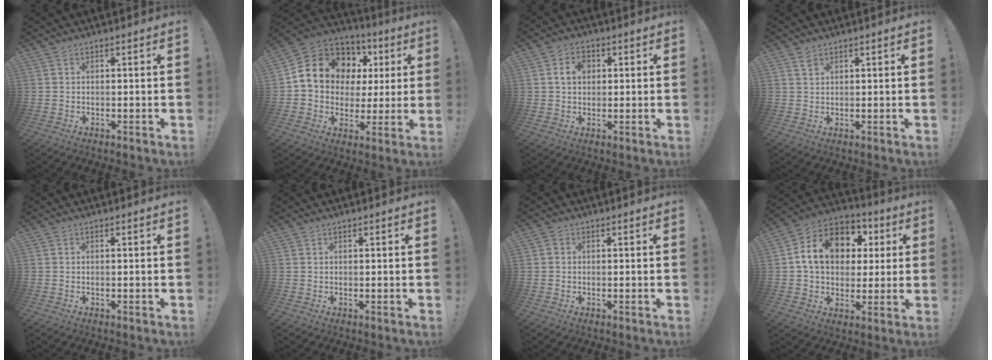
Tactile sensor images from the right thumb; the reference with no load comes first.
{"total": 14.6, "force": [5.5, 11.6, 7.0], "torque": [-0.113, -0.025, 0.116]}
{"total": 5.7, "force": [1.2, 4.2, 3.6], "torque": [-0.055, 0.007, 0.019]}
{"total": 1.8, "force": [1.3, 1.0, 0.7], "torque": [-0.002, -0.006, 0.022]}
{"total": 0.0}
{"total": 0.0}
{"total": 0.9, "force": [-0.2, 0.9, 0.2], "torque": [-0.007, 0.006, -0.003]}
{"total": 16.1, "force": [4.2, 12.4, 9.4], "torque": [-0.142, -0.002, 0.083]}